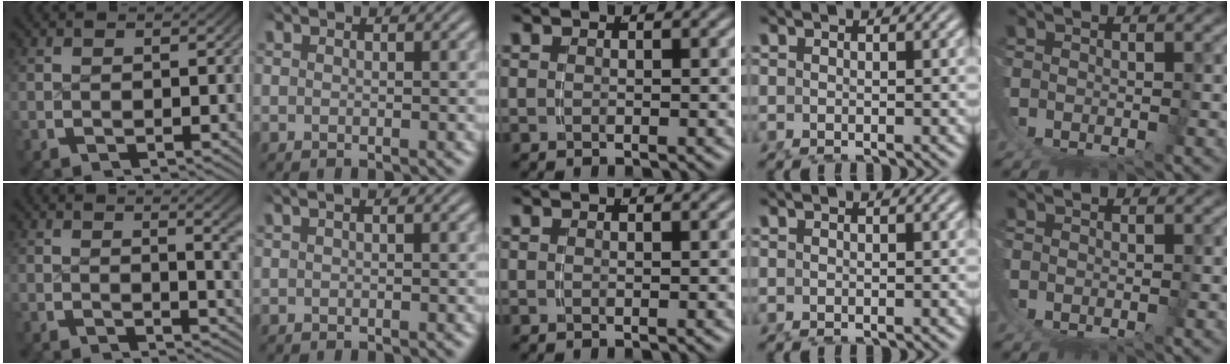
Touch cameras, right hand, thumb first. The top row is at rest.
{"thumb": {"total": 3.5, "force": [0.9, 0.7, 3.3], "torque": [-0.033, -0.005, 0.015]}, "index": {"total": 1.1, "force": [0.6, 0.1, 0.8], "torque": [-0.006, 0.013, 0.007]}, "middle": {"total": 0.6, "force": [0.5, -0.4, 0.1], "torque": [0.003, 0.002, 0.008]}}